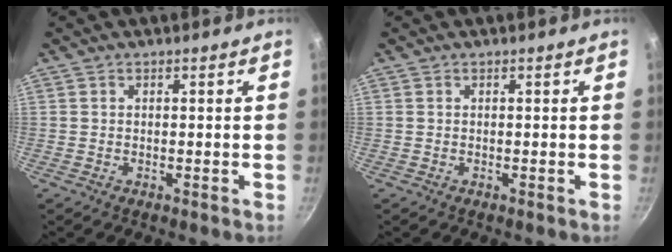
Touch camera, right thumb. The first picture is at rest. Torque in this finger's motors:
{"motor_torque": [0.00, 0.00, -0.21, 0.23, 0.00]}